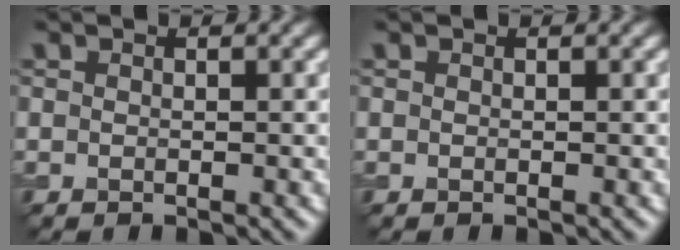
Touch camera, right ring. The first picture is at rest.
{"total": 0.0}